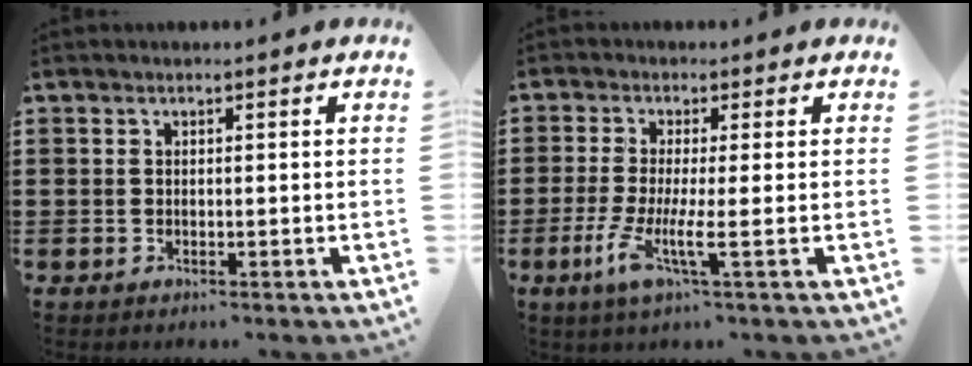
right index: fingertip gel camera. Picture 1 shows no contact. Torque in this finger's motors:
{"motor_torque": [1.05, 0.45, 0.43, 0.12]}